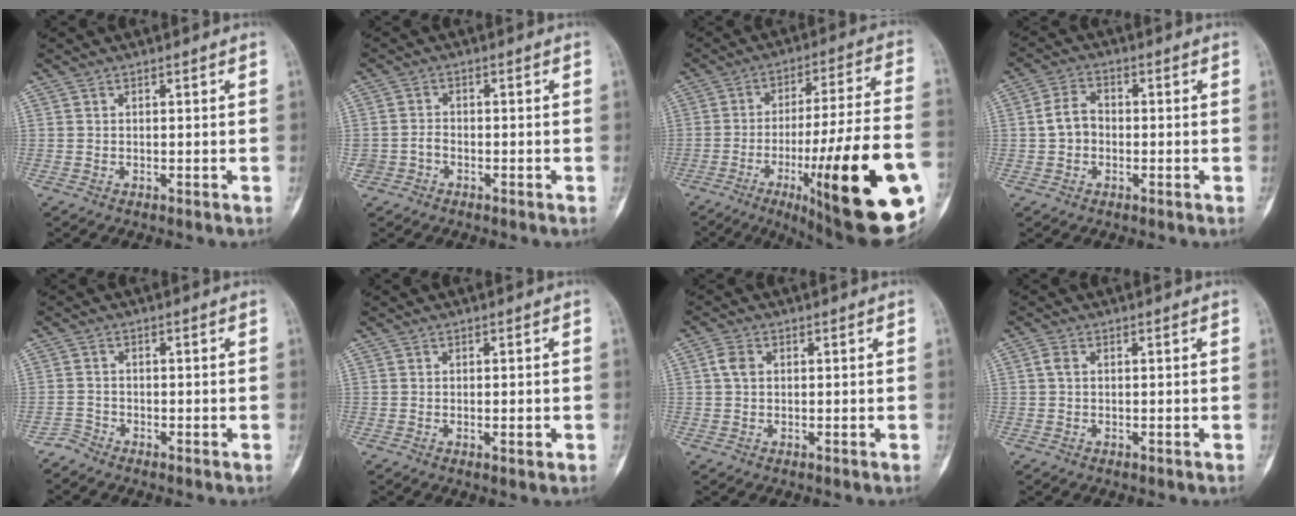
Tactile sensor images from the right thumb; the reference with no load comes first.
{"total": 2.4, "force": [-1.0, 1.9, 0.9], "torque": [-0.007, 0.012, -0.020]}
{"total": 30.3, "force": [-10.6, 5.9, 27.8], "torque": [-0.360, 0.023, -0.149]}
{"total": 4.8, "force": [-0.6, 3.7, 3.1], "torque": [-0.046, 0.018, -0.019]}
{"total": 1.8, "force": [-1.7, 0.2, -0.5], "torque": [0.018, -0.006, -0.040]}
{"total": 1.8, "force": [-0.4, 0.7, 1.6], "torque": [-0.025, -0.003, -0.003]}
{"total": 2.5, "force": [0.4, 1.8, 1.7], "torque": [-0.031, 0.006, 0.004]}
{"total": 1.2, "force": [0.1, 0.8, 0.9], "torque": [-0.015, 0.003, -0.001]}